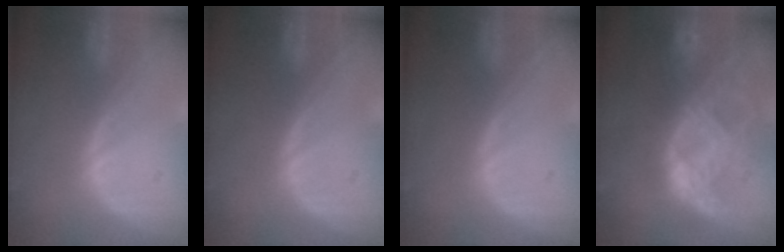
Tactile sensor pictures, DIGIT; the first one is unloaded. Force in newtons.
{"total": 0.0}
{"total": 0.0}
{"total": 10.4, "press": 9.2, "slide": 4.9}